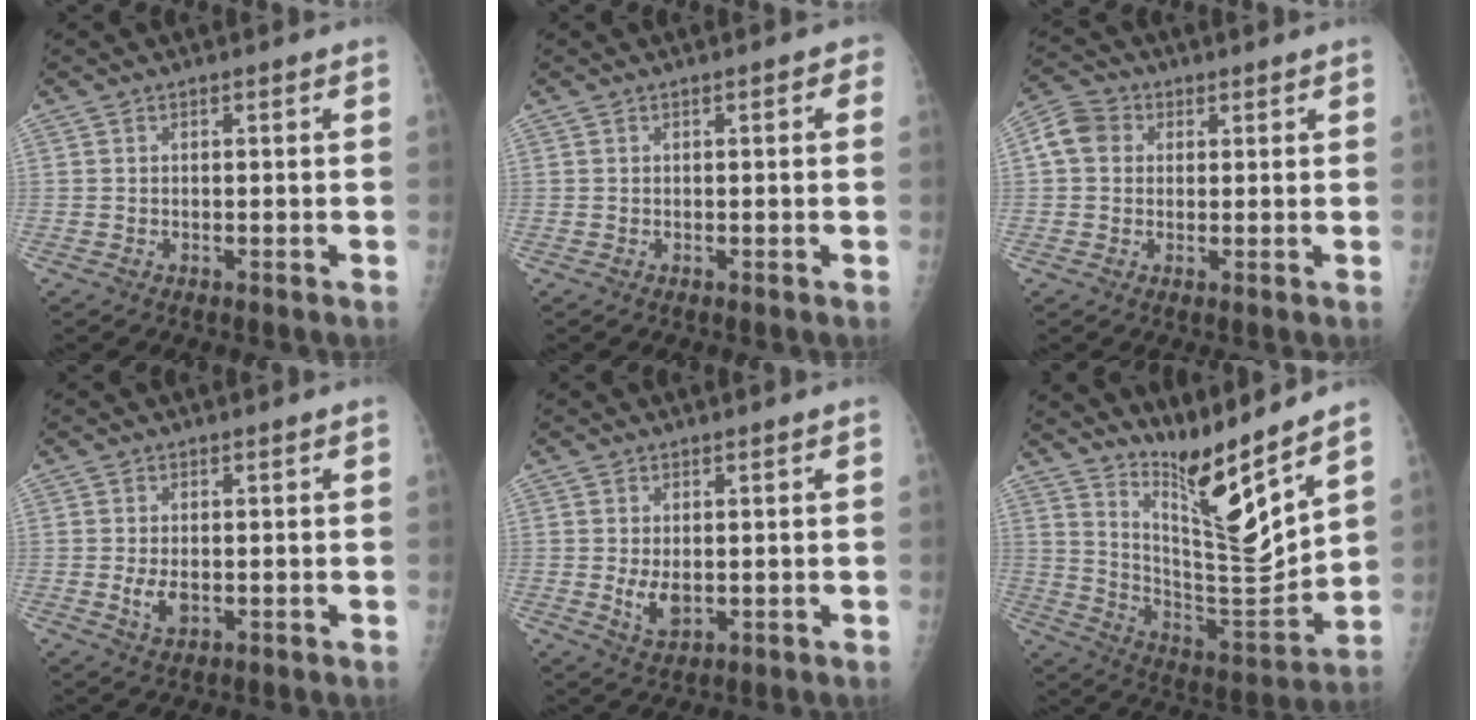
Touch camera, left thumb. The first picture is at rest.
{"total": 1.5, "force": [0.4, 0.7, 1.3], "torque": [-0.007, 0.004, 0.001]}
{"total": 6.0, "force": [1.5, 5.0, 3.0], "torque": [-0.047, 0.013, 0.019]}
{"total": 3.0, "force": [-0.2, 1.6, 2.5], "torque": [-0.052, -0.007, 0.000]}
{"total": 3.8, "force": [0.1, 2.1, 3.1], "torque": [-0.054, -0.011, 0.011]}
{"total": 15.4, "force": [12.2, 0.9, 9.5], "torque": [-0.131, -0.101, 0.229]}